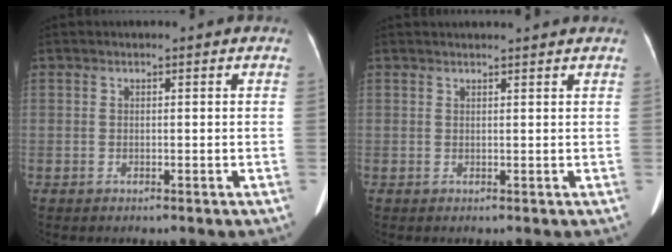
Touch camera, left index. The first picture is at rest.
{"total": 5.5, "force": [5.3, -0.2, 1.6], "torque": [-0.016, 0.024, 0.057]}